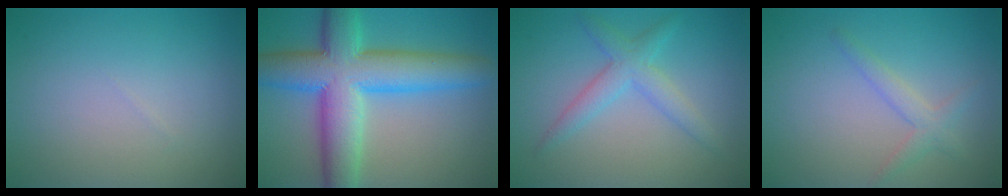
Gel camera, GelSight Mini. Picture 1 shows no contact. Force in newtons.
{"total": 10.5, "press": 10.5, "slide": 0.2}
{"total": 3.0, "press": 3.0, "slide": 0.1}
{"total": 2.0, "press": 2.0, "slide": 0.2}